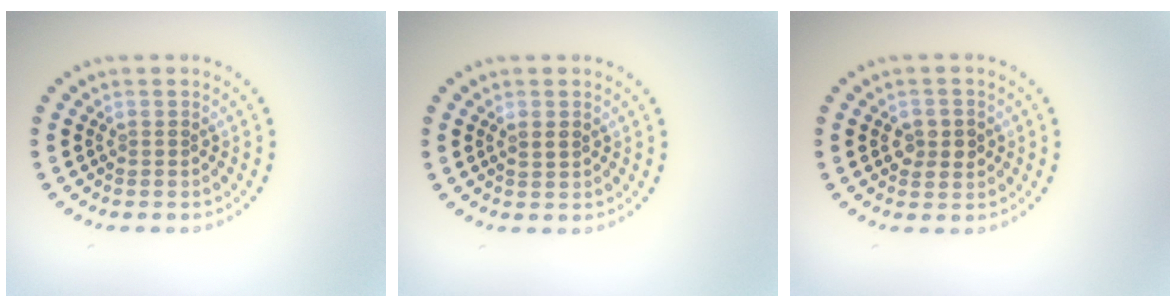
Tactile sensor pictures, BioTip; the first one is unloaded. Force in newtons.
{"total": 0.7, "press": 0.6, "slide": 0.2}
{"total": 2.2, "press": 2.2, "slide": 0.4}